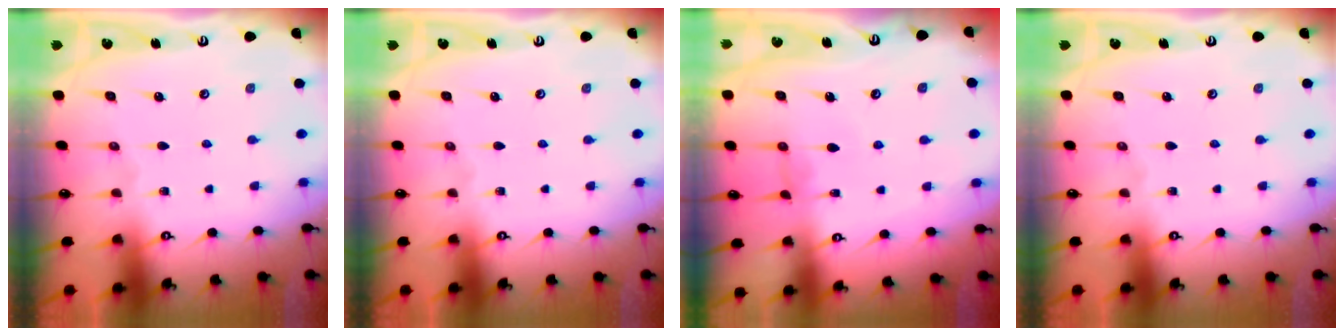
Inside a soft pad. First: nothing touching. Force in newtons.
{"total": 0.0}
{"total": 0.6, "press": 0.4, "slide": 0.5}
{"total": 0.0}